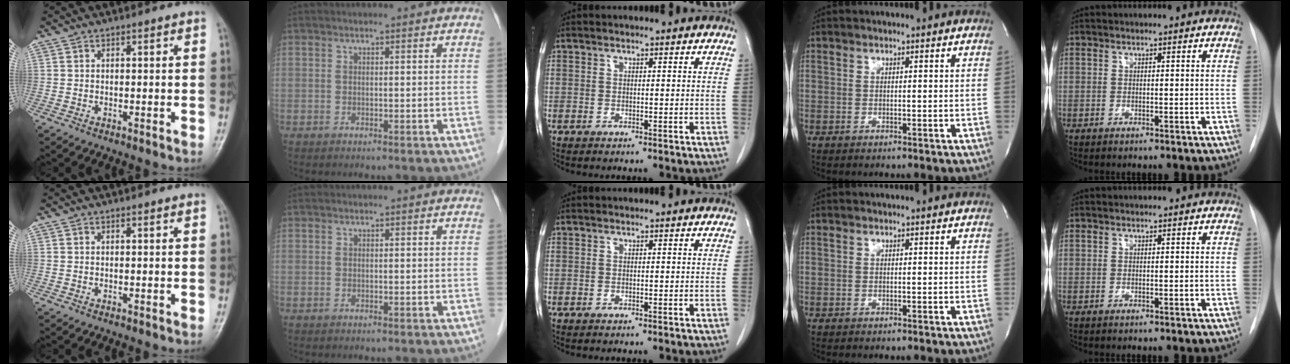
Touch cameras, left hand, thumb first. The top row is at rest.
{}